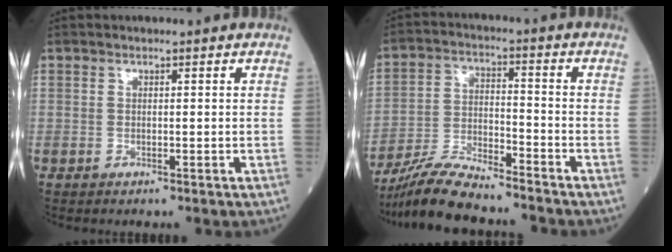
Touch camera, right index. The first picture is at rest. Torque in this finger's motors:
{"motor_torque": [0.24, -0.29, 0.29, 0.03]}